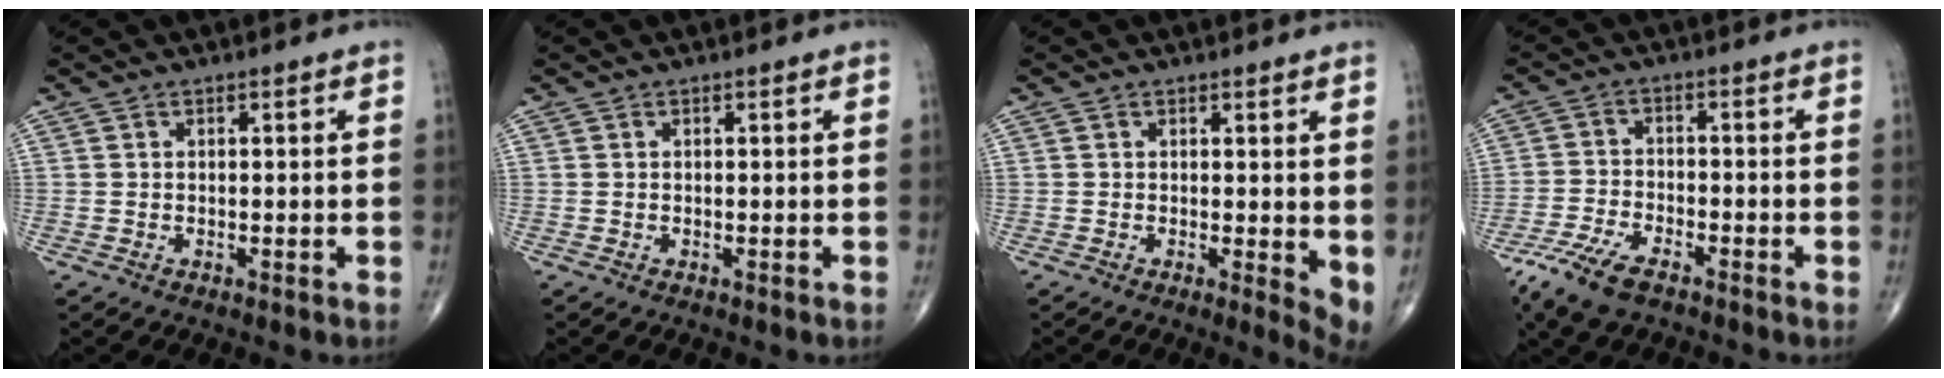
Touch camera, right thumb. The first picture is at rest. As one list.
[{"total": 0.0}, {"total": 4.0, "force": [0.7, 1.5, 3.7], "torque": [-0.048, -0.013, 0.008]}, {"total": 8.6, "force": [-5.8, 3.3, 5.4], "torque": [-0.119, 0.004, -0.115]}]